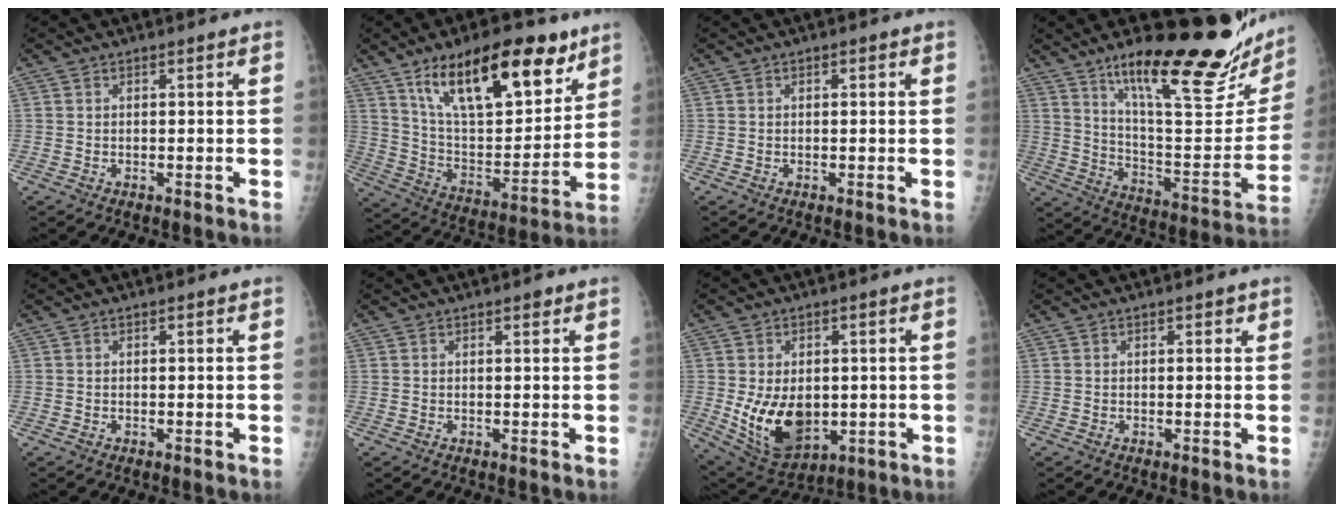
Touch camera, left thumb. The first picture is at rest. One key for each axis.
{"total": 24.9, "fx": 14.7, "fy": 10.2, "fz": 17.4, "tx": -0.233, "ty": -0.045, "tz": 0.254}
{"total": 0.8, "fx": 0.3, "fy": 0.5, "fz": 0.6, "tx": -0.003, "ty": 0.001, "tz": 0.001}
{"total": 28.4, "fx": 19.2, "fy": 6.7, "fz": 19.8, "tx": -0.253, "ty": -0.097, "tz": 0.297}
{"total": 0.0}
{"total": 1.0, "fx": 0.6, "fy": 0.5, "fz": 0.6, "tx": -0.003, "ty": -0.001, "tz": 0.006}
{"total": 13.2, "fx": -1.4, "fy": 8.9, "fz": 9.7, "tx": -0.133, "ty": -0.013, "tz": 0.004}
{"total": 1.0, "fx": 0.5, "fy": 0.6, "fz": 0.6, "tx": 0.002, "ty": 0.001, "tz": 0.003}